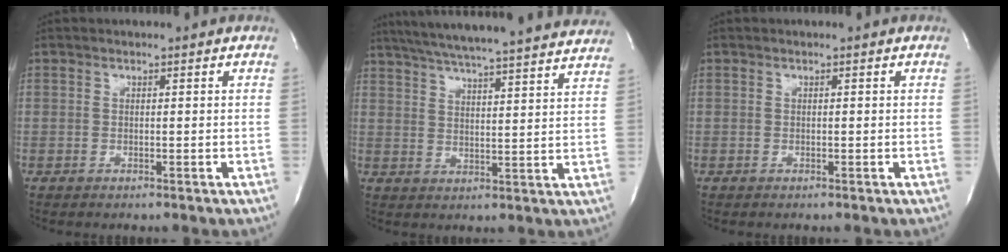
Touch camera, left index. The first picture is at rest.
{"total": 28.0, "force": [25.5, 0.8, 11.5], "torque": [-0.194, -0.021, 0.327]}
{"total": 0.0}